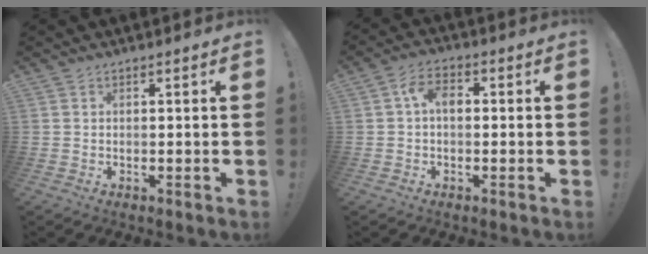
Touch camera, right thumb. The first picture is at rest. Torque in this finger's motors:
{"motor_torque": [0.41, 0.30, 0.49, -0.01, 0.00]}